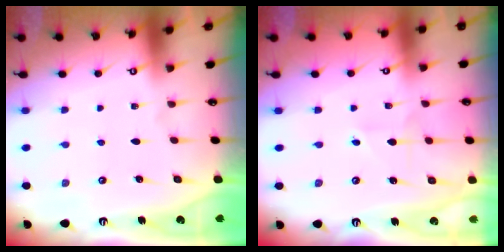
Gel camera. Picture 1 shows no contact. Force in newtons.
{"total": 2.4, "press": 2.4, "slide": 0.2}